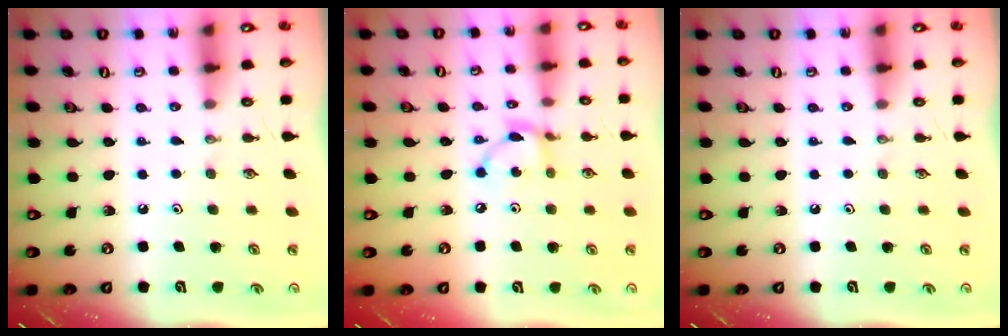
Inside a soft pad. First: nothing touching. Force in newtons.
{"total": 6.1, "press": 6.1, "slide": 0.1}
{"total": 0.0}